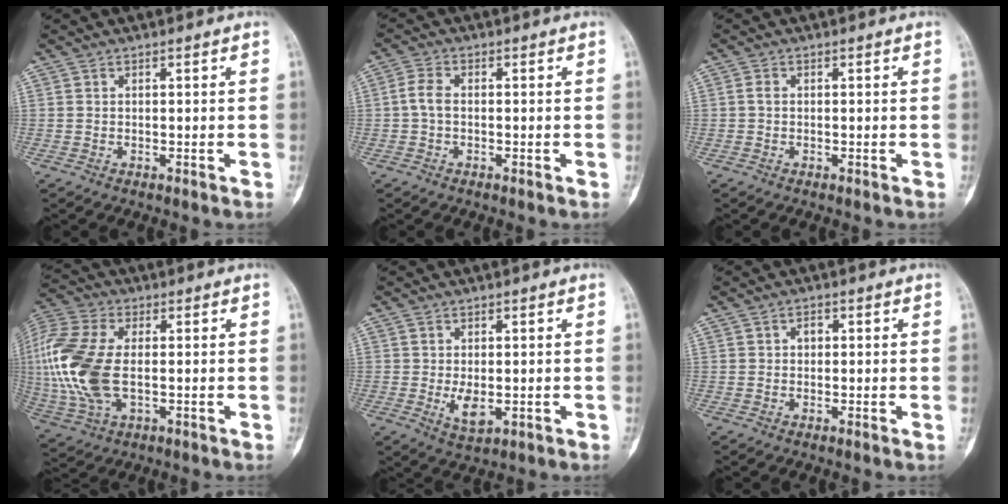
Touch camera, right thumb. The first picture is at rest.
{"total": 3.3, "force": [-0.4, 1.9, 2.7], "torque": [-0.059, 0.008, -0.014]}
{"total": 1.1, "force": [-0.1, 0.7, 0.8], "torque": [-0.017, 0.001, -0.005]}
{"total": 18.4, "force": [-0.2, 10.3, 15.3], "torque": [-0.377, -0.002, -0.001]}
{"total": 4.1, "force": [-0.6, 2.1, 3.4], "torque": [-0.055, -0.010, -0.004]}
{"total": 1.4, "force": [0.2, 1.0, 0.9], "torque": [-0.009, 0.003, -0.001]}